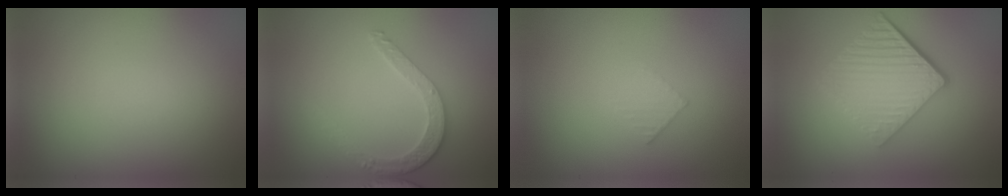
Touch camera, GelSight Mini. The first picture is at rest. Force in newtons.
{"total": 2.7, "press": 2.6, "slide": 0.7}
{"total": 1.1, "press": 1.1, "slide": 0.0}
{"total": 6.4, "press": 4.2, "slide": 4.8}